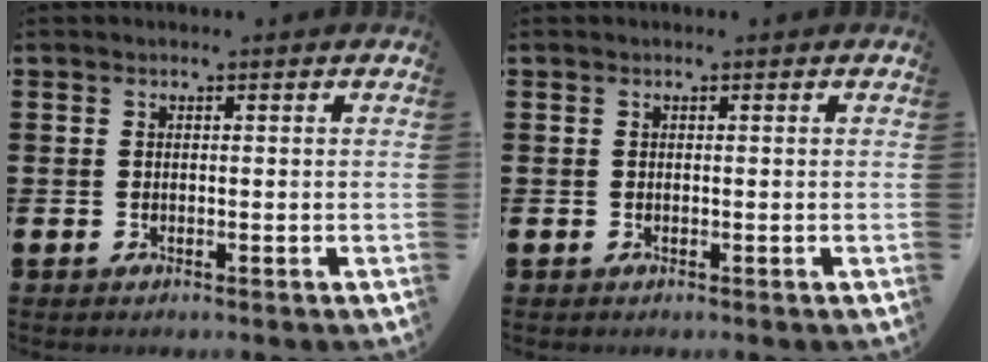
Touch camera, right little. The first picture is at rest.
{"total": 0.0}